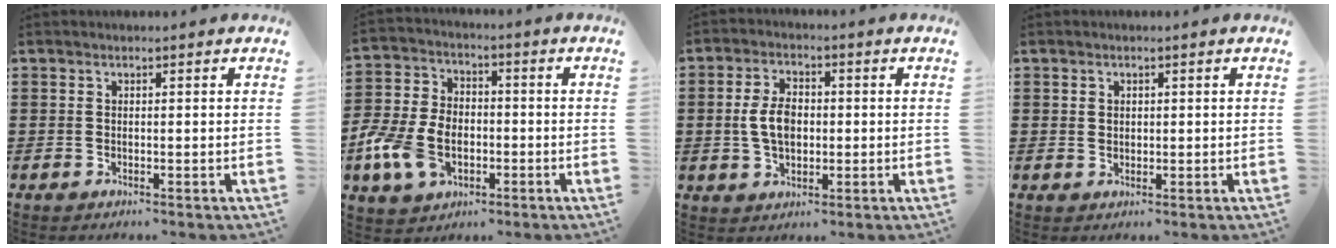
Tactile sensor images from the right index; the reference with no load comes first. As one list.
[{"total": 9.2, "force": [-2.9, 6.5, 5.8], "torque": [-0.152, 0.010, -0.058]}, {"total": 6.0, "force": [0.0, 3.7, 4.7], "torque": [-0.109, 0.008, -0.005]}, {"total": 1.1, "force": [0.6, 0.9, 0.3], "torque": [-0.008, 0.003, 0.012]}]